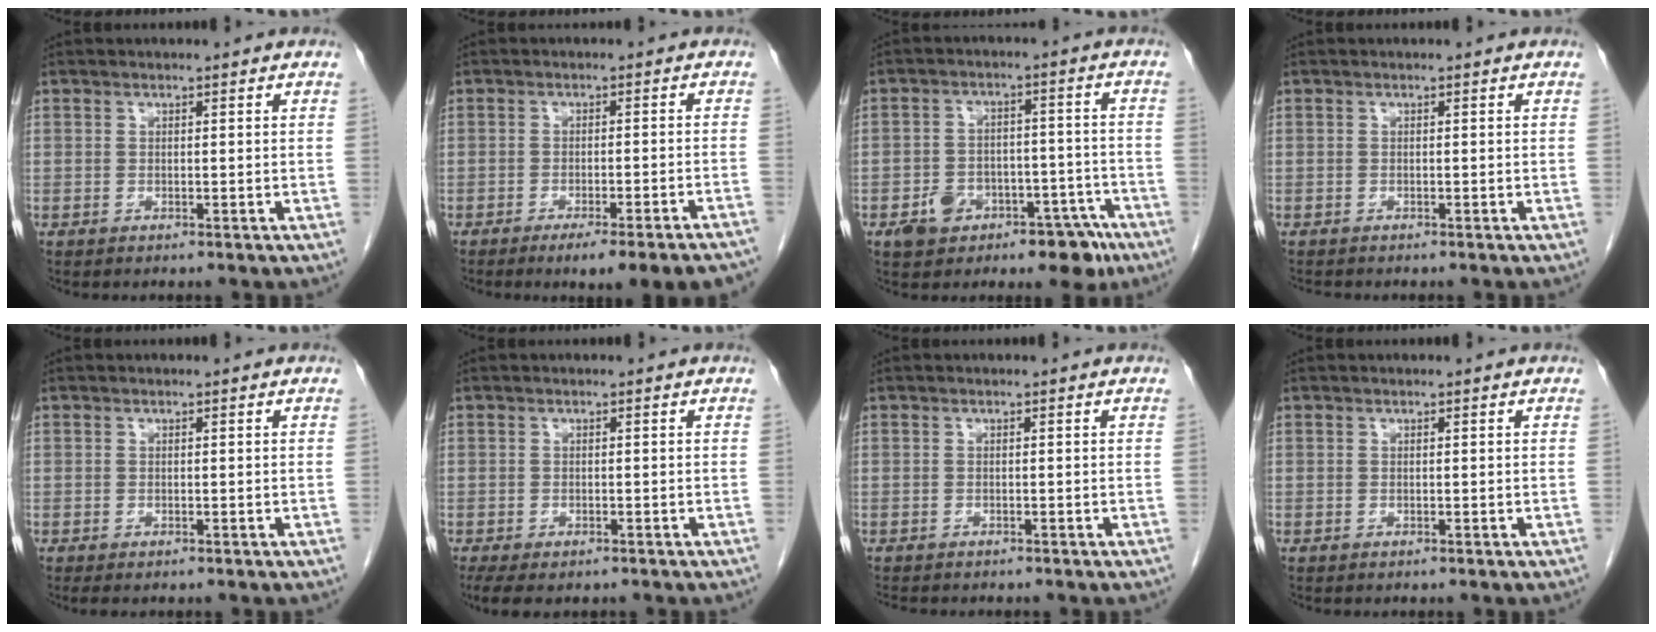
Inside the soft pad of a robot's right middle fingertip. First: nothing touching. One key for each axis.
{"total": 12.2, "fx": -10.2, "fy": 0.4, "fz": 6.7, "tx": -0.050, "ty": -0.005, "tz": -0.127}
{"total": 10.0, "fx": -6.2, "fy": 6.2, "fz": 4.9, "tx": -0.055, "ty": 0.032, "tz": -0.081}
{"total": 0.6, "fx": -0.6, "fy": 0.0, "fz": 0.1, "tx": -0.010, "ty": -0.004, "tz": -0.013}
{"total": 0.7, "fx": -0.6, "fy": 0.3, "fz": 0.4, "tx": -0.009, "ty": -0.003, "tz": -0.006}
{"total": 5.5, "fx": -3.9, "fy": 2.4, "fz": 2.9, "tx": -0.053, "ty": -0.015, "tz": -0.059}
{"total": 2.9, "fx": -2.5, "fy": 0.8, "fz": 1.2, "tx": -0.024, "ty": -0.009, "tz": -0.032}
{"total": 0.0}